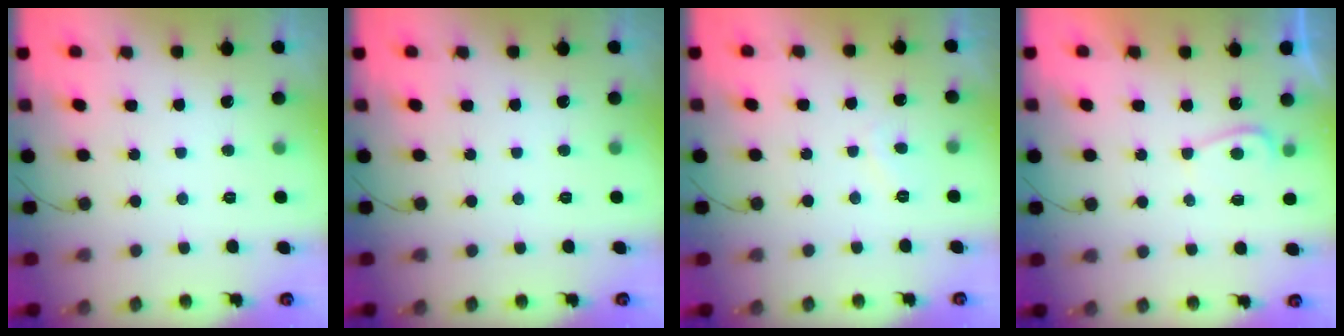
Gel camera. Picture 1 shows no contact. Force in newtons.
{"total": 0.0}
{"total": 1.8, "press": 1.6, "slide": 0.6}
{"total": 3.3, "press": 3.2, "slide": 0.5}